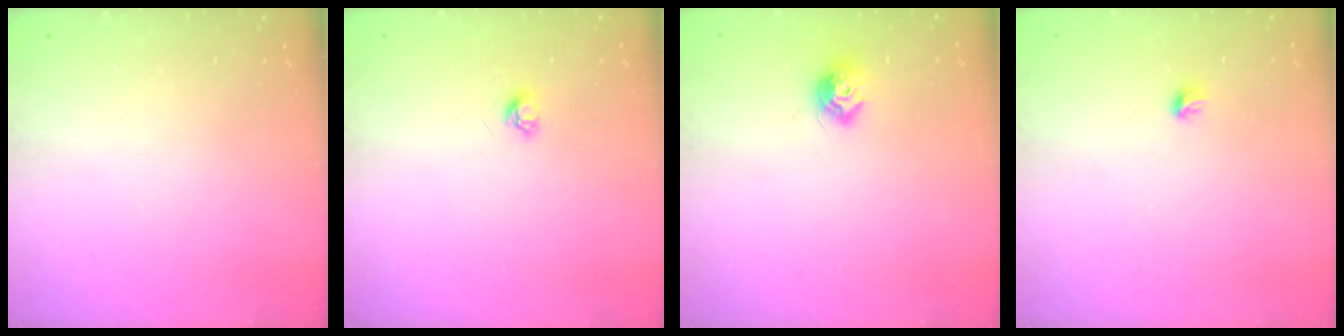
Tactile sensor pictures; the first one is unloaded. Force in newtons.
{"total": 3.7, "press": 3.7, "slide": 0.3}
{"total": 7.6, "press": 7.6, "slide": 0.2}
{"total": 3.7, "press": 3.6, "slide": 1.0}